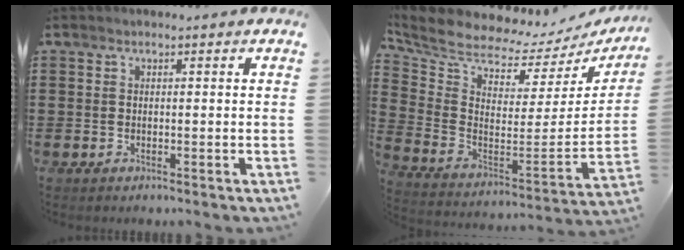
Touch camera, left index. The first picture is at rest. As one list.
[{"total": 5.3, "force": [5.0, 1.2, 1.3], "torque": [-0.062, -0.064, 0.082]}]